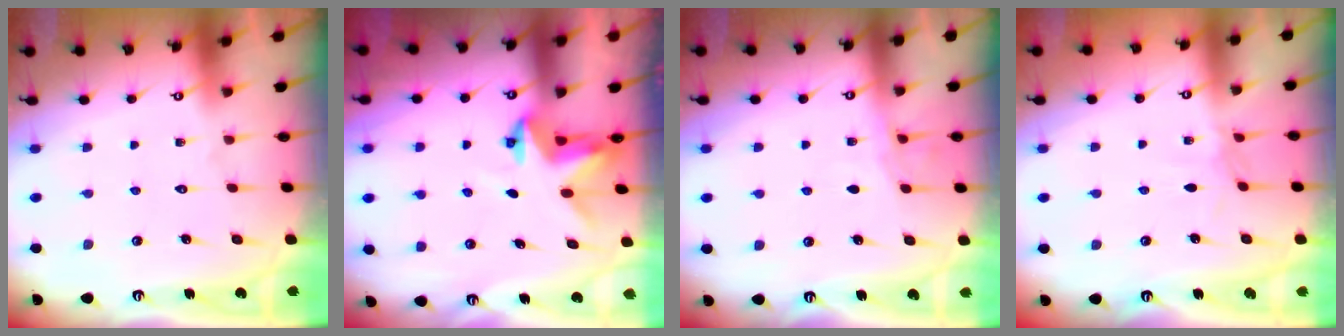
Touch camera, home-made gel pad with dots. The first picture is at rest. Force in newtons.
{"total": 3.4, "press": 3.4, "slide": 0.2}
{"total": 4.3, "press": 4.2, "slide": 0.6}
{"total": 2.3, "press": 2.2, "slide": 0.4}